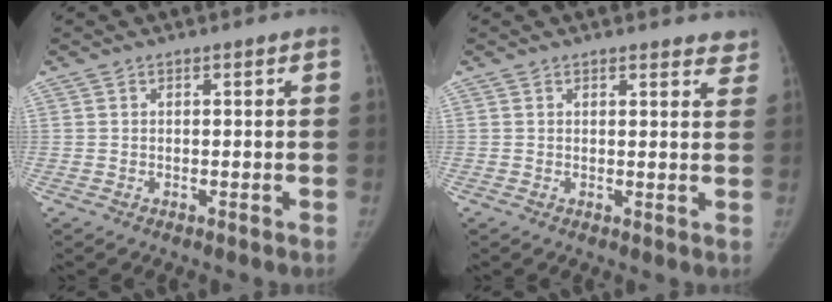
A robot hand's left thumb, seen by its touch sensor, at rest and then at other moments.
{"total": 4.9, "force": [4.4, 1.7, 1.4], "torque": [0.021, -0.019, 0.040]}